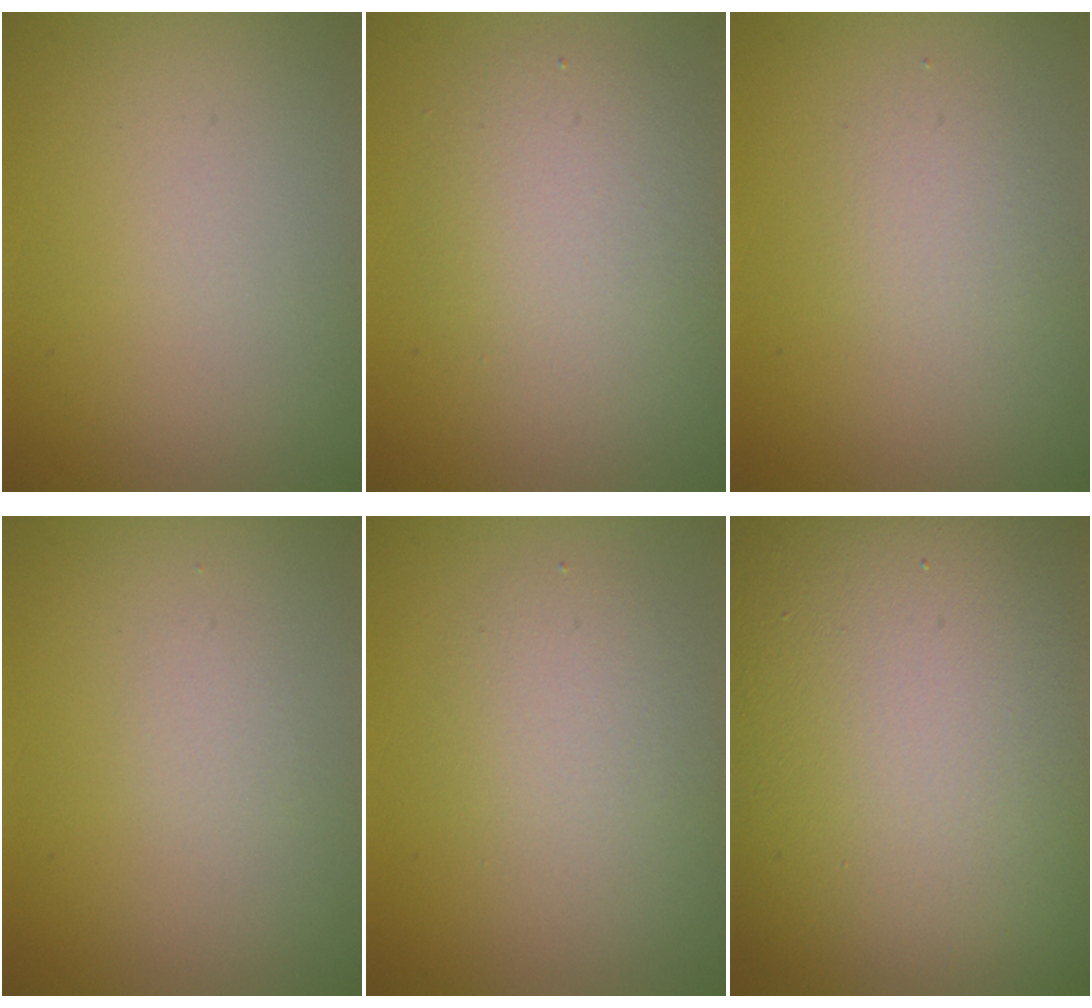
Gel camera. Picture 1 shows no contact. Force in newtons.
{"total": 3.9, "press": 3.9, "slide": 0.3}
{"total": 1.7, "press": 1.7, "slide": 0.1}
{"total": 0.8, "press": 0.8, "slide": 0.1}
{"total": 2.9, "press": 2.9, "slide": 0.0}
{"total": 23.1, "press": 23.1, "slide": 1.2}